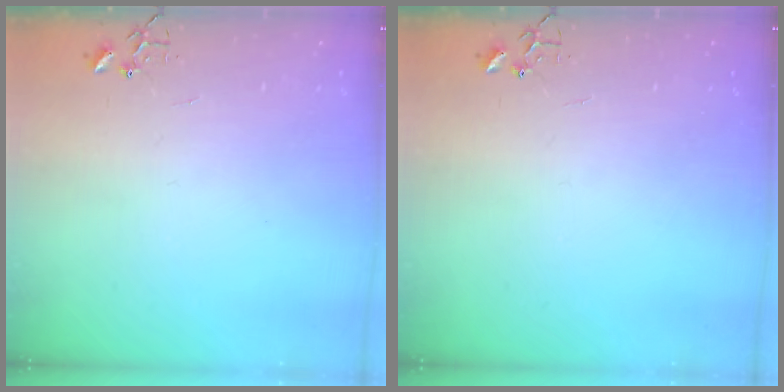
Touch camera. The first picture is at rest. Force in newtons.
{"total": 0.0}